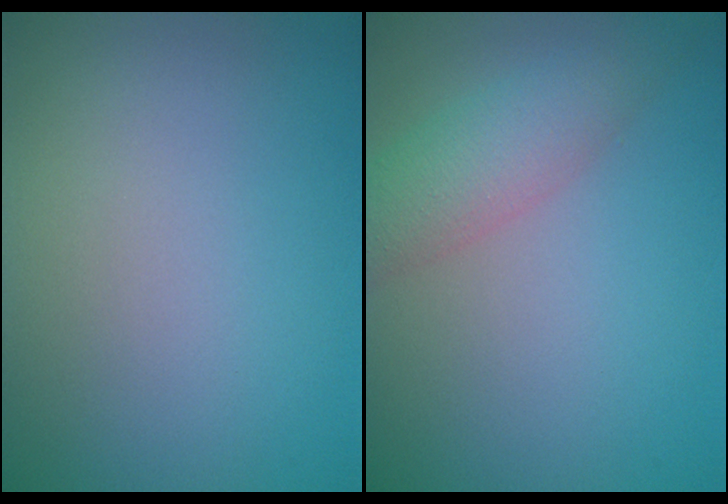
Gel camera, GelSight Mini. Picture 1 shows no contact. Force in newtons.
{"total": 3.6, "press": 3.6, "slide": 0.2}